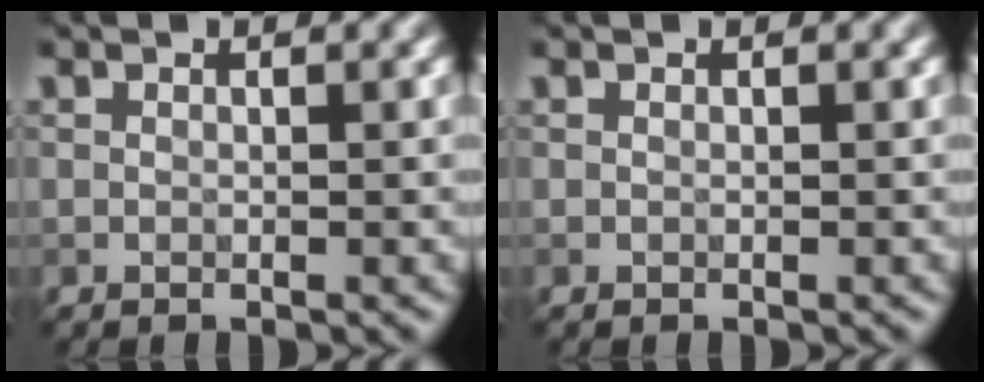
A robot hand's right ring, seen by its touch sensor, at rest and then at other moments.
{"total": 0.0}